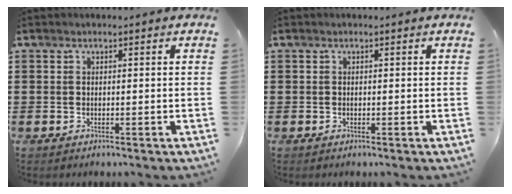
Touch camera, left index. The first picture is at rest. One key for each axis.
{"total": 0.0}